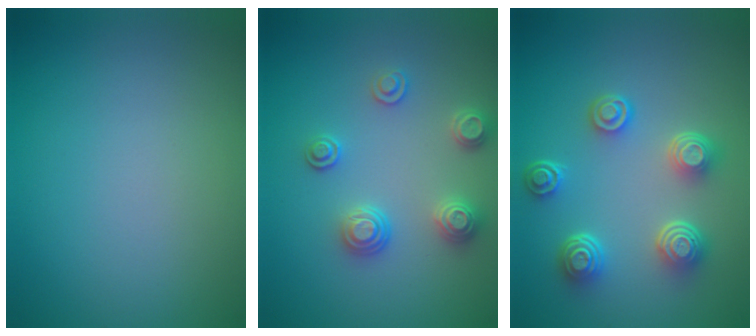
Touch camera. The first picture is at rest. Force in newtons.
{"total": 2.6, "press": 2.6, "slide": 0.2}
{"total": 5.0, "press": 3.7, "slide": 3.3}